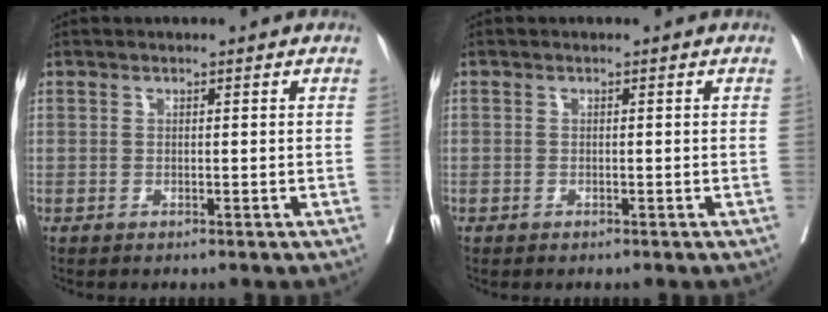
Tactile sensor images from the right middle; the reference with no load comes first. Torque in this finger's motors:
{"motor_torque": [0.97, -1.17, -0.42, -0.21]}